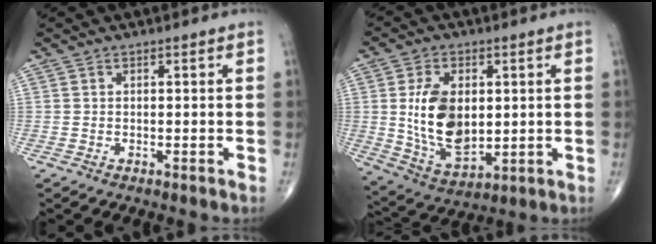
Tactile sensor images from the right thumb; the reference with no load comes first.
{"total": 14.1, "force": [1.4, 8.5, 11.1], "torque": [-0.182, -0.015, 0.038]}